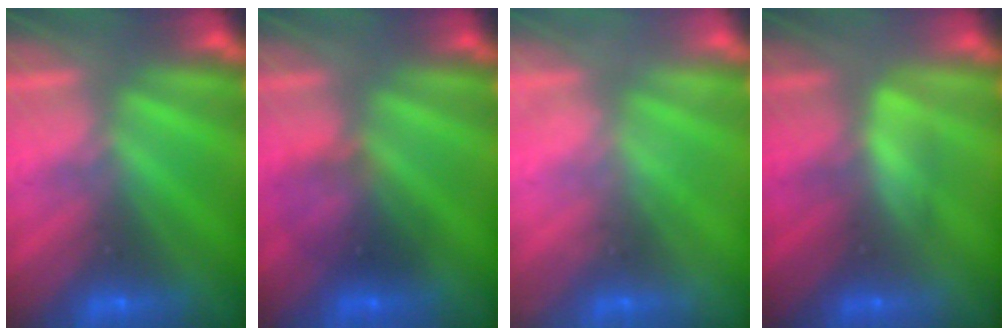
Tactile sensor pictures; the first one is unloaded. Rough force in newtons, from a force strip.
{"total": 2.9}
{"total": 2.3}
{"total": 2.6}